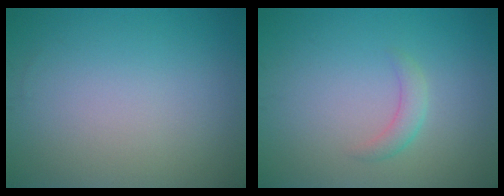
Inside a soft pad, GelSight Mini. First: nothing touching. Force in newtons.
{"total": 1.6, "press": 1.6, "slide": 0.1}